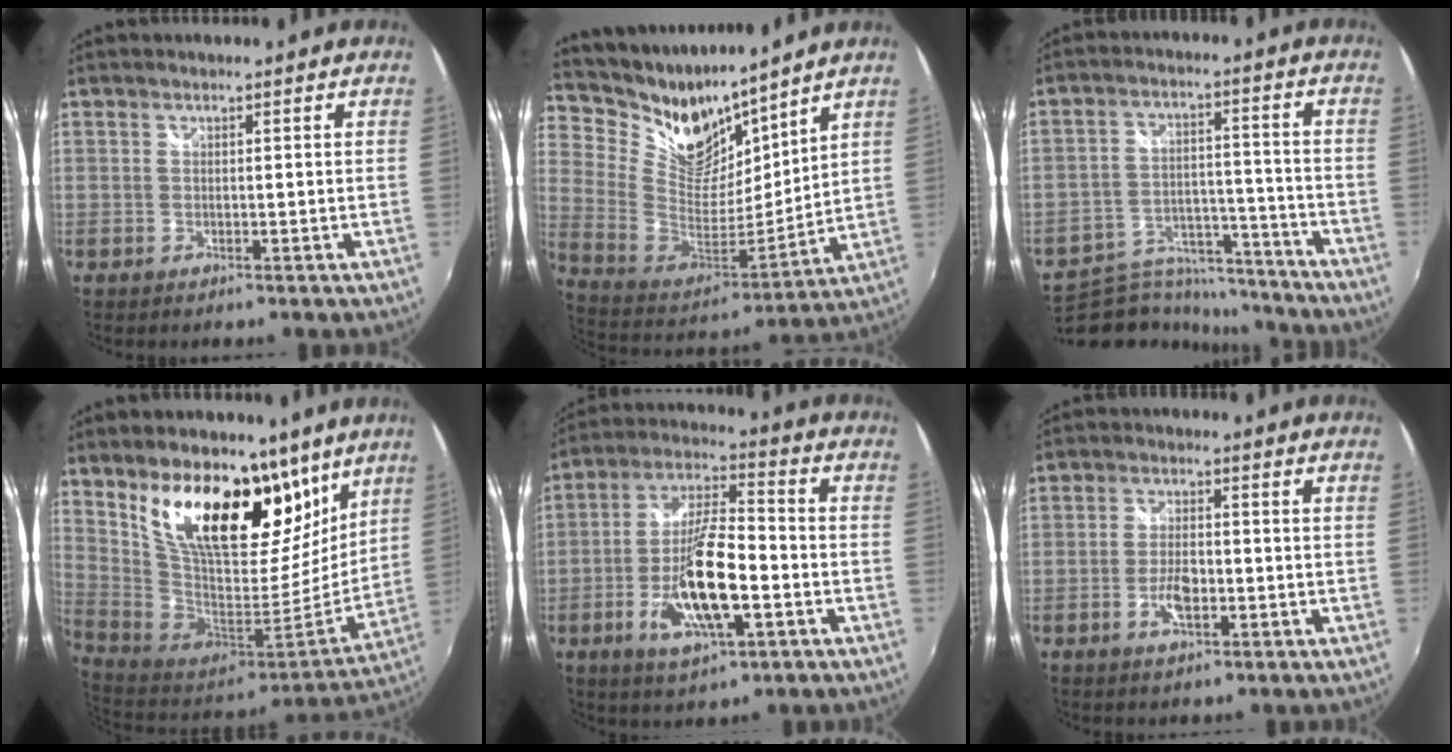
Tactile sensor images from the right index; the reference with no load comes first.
{"total": 17.5, "force": [14.3, 7.8, 6.4], "torque": [-0.159, -0.014, 0.274]}
{"total": 16.0, "force": [-14.2, 6.1, 4.1], "torque": [-0.089, 0.021, -0.205]}
{"total": 24.5, "force": [12.9, 12.0, 17.0], "torque": [-0.300, 0.005, 0.232]}
{"total": 15.2, "force": [-4.9, 4.7, 13.6], "torque": [-0.274, -0.004, -0.088]}
{"total": 5.0, "force": [-1.8, 2.4, 4.0], "torque": [-0.083, 0.000, -0.032]}